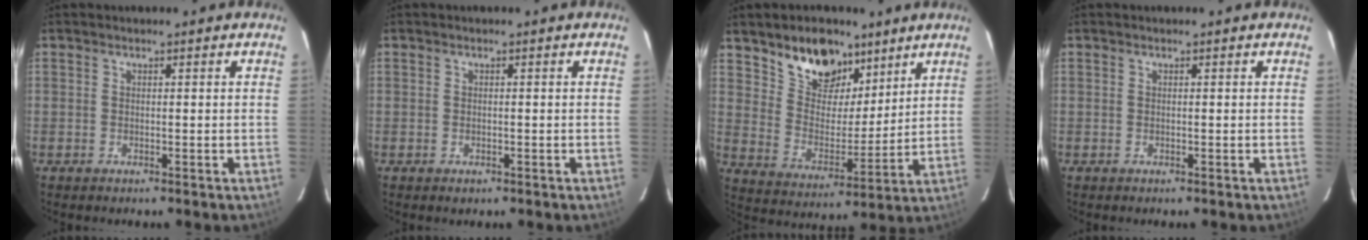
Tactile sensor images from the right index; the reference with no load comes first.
{"total": 0.9, "force": [-0.5, 0.6, 0.4], "torque": [-0.006, -0.002, -0.008]}
{"total": 13.4, "force": [9.0, 7.9, 6.0], "torque": [-0.113, 0.010, 0.165]}
{"total": 0.0}